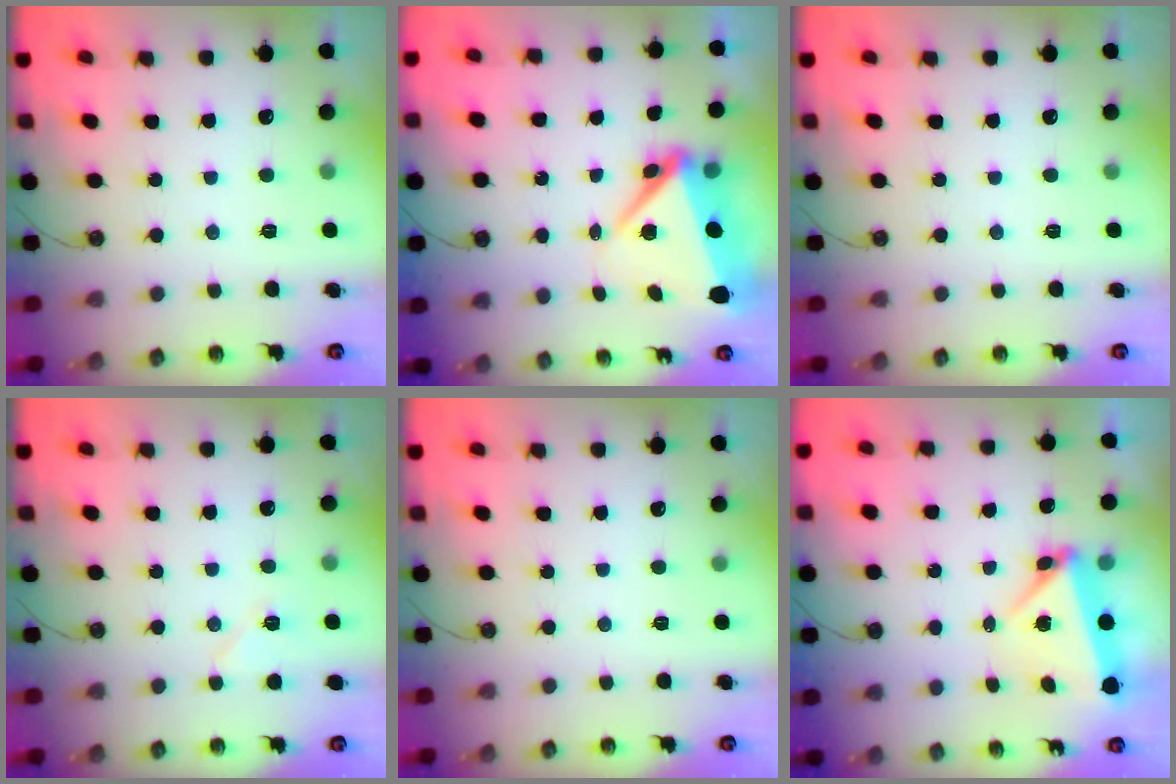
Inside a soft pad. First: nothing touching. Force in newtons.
{"total": 8.5, "press": 8.2, "slide": 2.0}
{"total": 0.0}
{"total": 5.7, "press": 5.5, "slide": 1.3}
{"total": 0.0}
{"total": 5.6, "press": 5.6, "slide": 0.6}